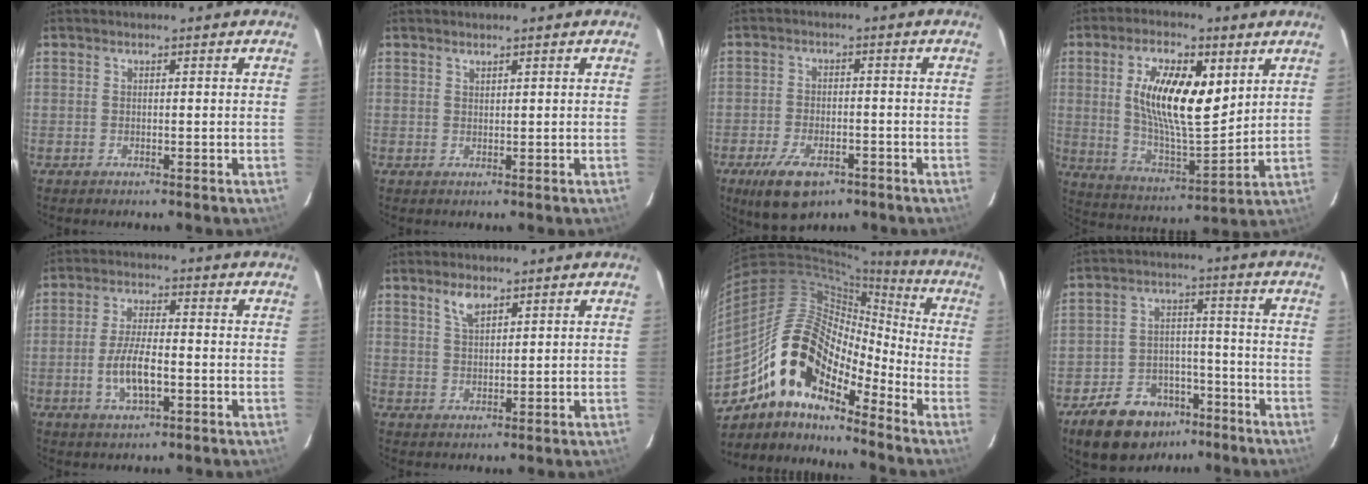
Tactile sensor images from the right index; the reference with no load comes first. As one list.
[{"total": 0.7, "force": [0.7, 0.1, 0.2], "torque": [-0.003, 0.002, 0.014]}, {"total": 9.9, "force": [-6.1, 4.6, 6.2], "torque": [-0.136, -0.016, -0.097]}, {"total": 16.1, "force": [4.8, 5.9, 14.2], "torque": [-0.256, 0.001, 0.090]}, {"total": 7.5, "force": [-2.1, 2.6, 6.7], "torque": [-0.135, -0.003, -0.038]}, {"total": 3.7, "force": [2.5, 1.5, 2.2], "torque": [-0.041, 0.004, 0.047]}, {"total": 16.4, "force": [-11.6, 6.9, 9.3], "torque": [-0.157, 0.008, -0.230]}, {"total": 13.7, "force": [-9.1, 8.6, 5.7], "torque": [-0.131, 0.020, -0.128]}]